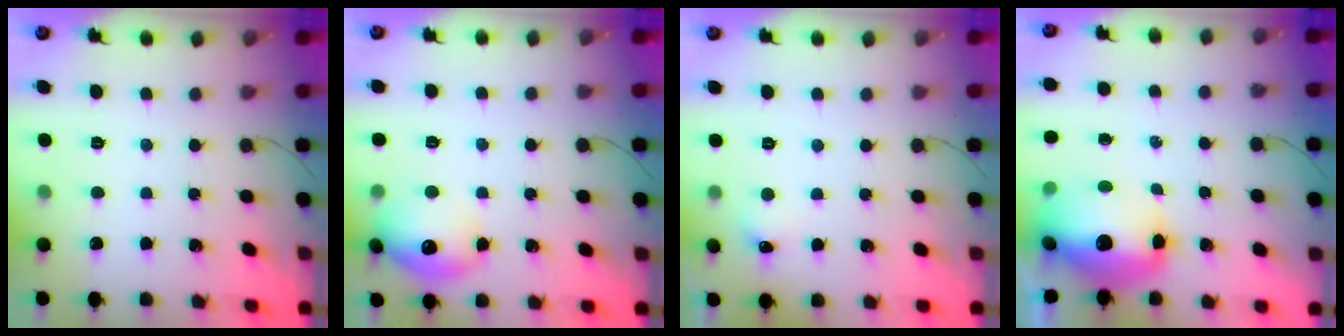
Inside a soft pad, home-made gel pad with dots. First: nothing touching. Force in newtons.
{"total": 14.0, "press": 13.9, "slide": 1.3}
{"total": 4.6, "press": 4.4, "slide": 1.4}
{"total": 16.8, "press": 14.2, "slide": 8.9}